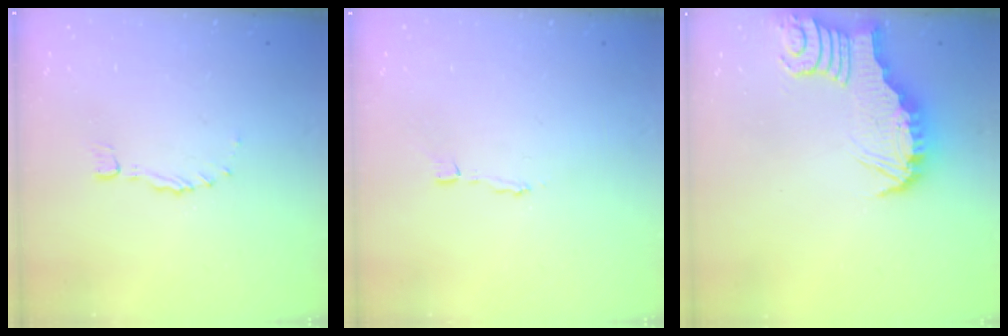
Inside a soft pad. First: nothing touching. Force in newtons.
{"total": 2.1, "press": 2.1, "slide": 0.0}
{"total": 3.8, "press": 3.8, "slide": 0.1}